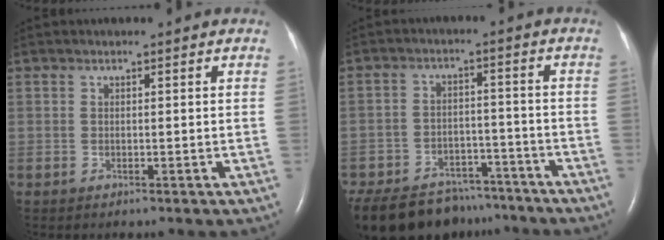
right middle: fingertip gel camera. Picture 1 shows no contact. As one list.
[{"total": 17.7, "force": [-14.6, 7.9, 6.0], "torque": [-0.148, -0.012, -0.209]}]